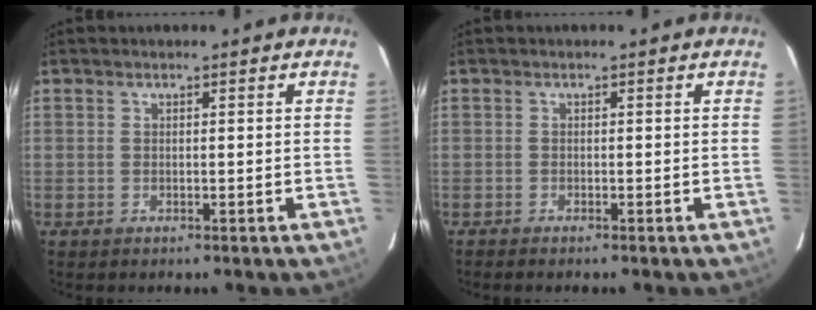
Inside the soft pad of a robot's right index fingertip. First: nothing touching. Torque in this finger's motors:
{"motor_torque": [-0.15, -0.12, 0.10, 0.01]}